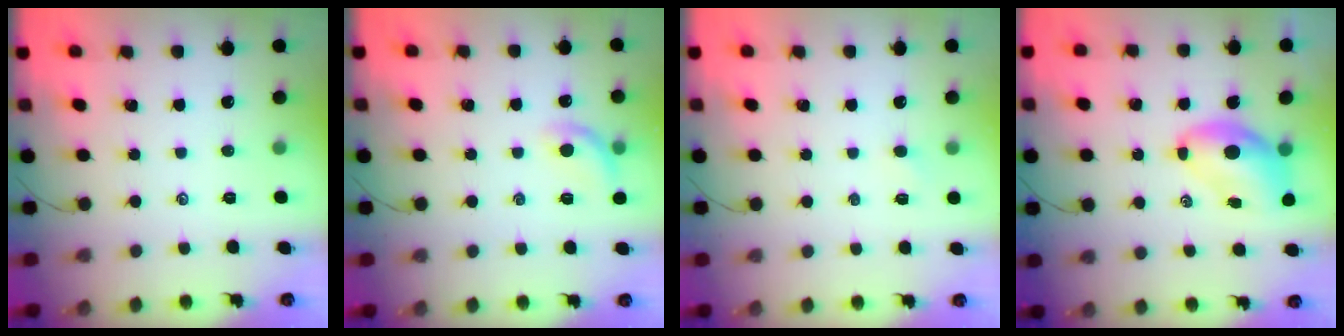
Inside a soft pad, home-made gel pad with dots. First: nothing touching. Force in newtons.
{"total": 8.8, "press": 8.6, "slide": 1.7}
{"total": 1.4, "press": 1.3, "slide": 0.4}
{"total": 7.7, "press": 7.3, "slide": 2.2}